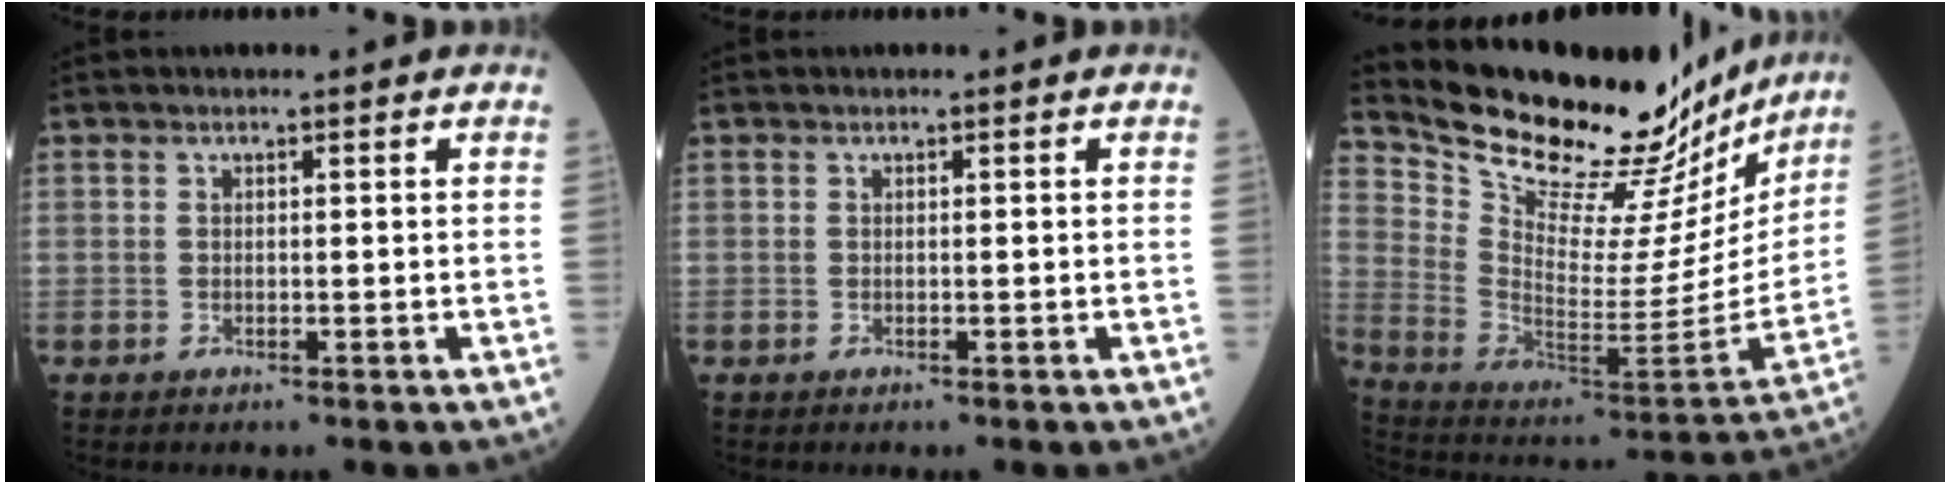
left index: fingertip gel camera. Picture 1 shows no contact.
{"total": 0.0}
{"total": 28.1, "force": [24.7, 8.0, 10.6], "torque": [-0.179, -0.059, 0.352]}